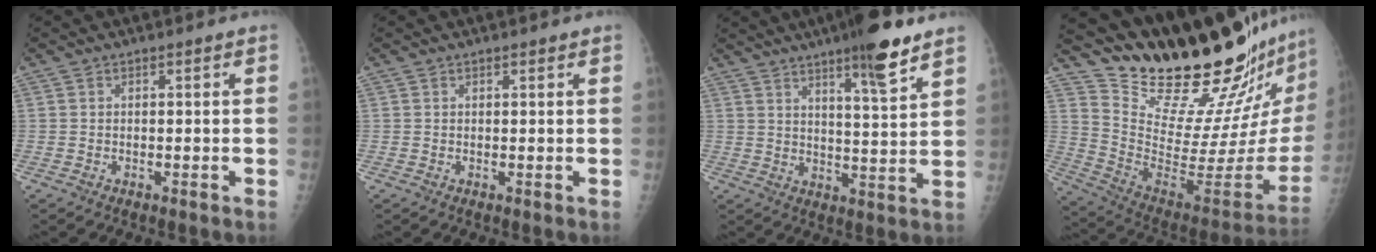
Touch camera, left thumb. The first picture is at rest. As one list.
[{"total": 0.8, "force": [0.5, 0.3, 0.5], "torque": [-0.004, -0.001, 0.006]}, {"total": 11.4, "force": [7.6, 1.5, 8.4], "torque": [-0.118, -0.044, 0.114]}, {"total": 32.0, "force": [27.7, 5.1, 15.1], "torque": [-0.213, -0.202, 0.407]}]